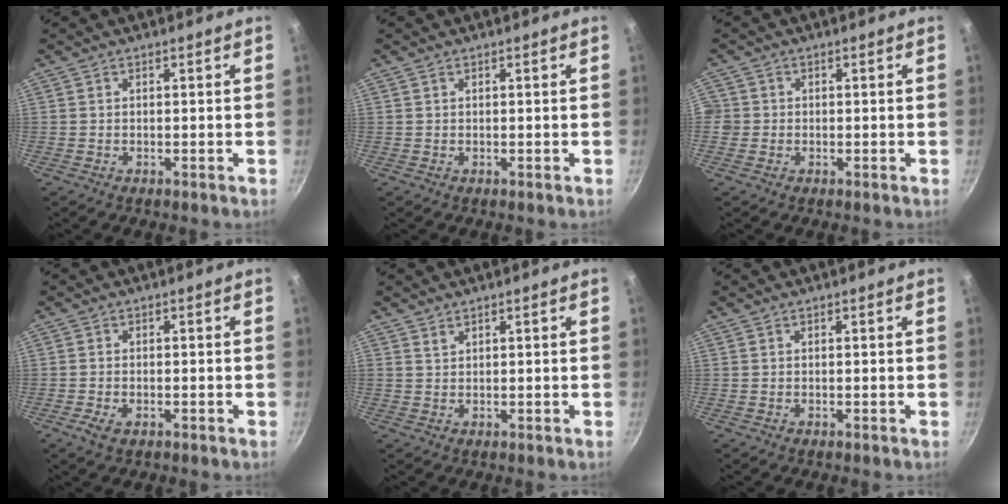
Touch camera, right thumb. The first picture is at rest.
{"total": 0.0}
{"total": 2.4, "force": [-0.5, 2.3, 0.5], "torque": [0.004, 0.008, -0.012]}
{"total": 2.6, "force": [-1.2, 1.4, 1.9], "torque": [-0.040, 0.003, -0.023]}
{"total": 1.0, "force": [0.8, 0.5, 0.3], "torque": [-0.003, -0.005, 0.016]}
{"total": 0.0}